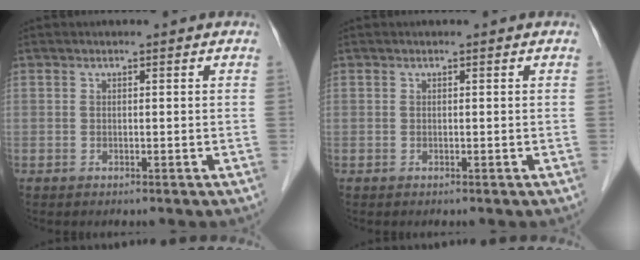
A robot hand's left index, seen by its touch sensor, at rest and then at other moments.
{"total": 0.0}